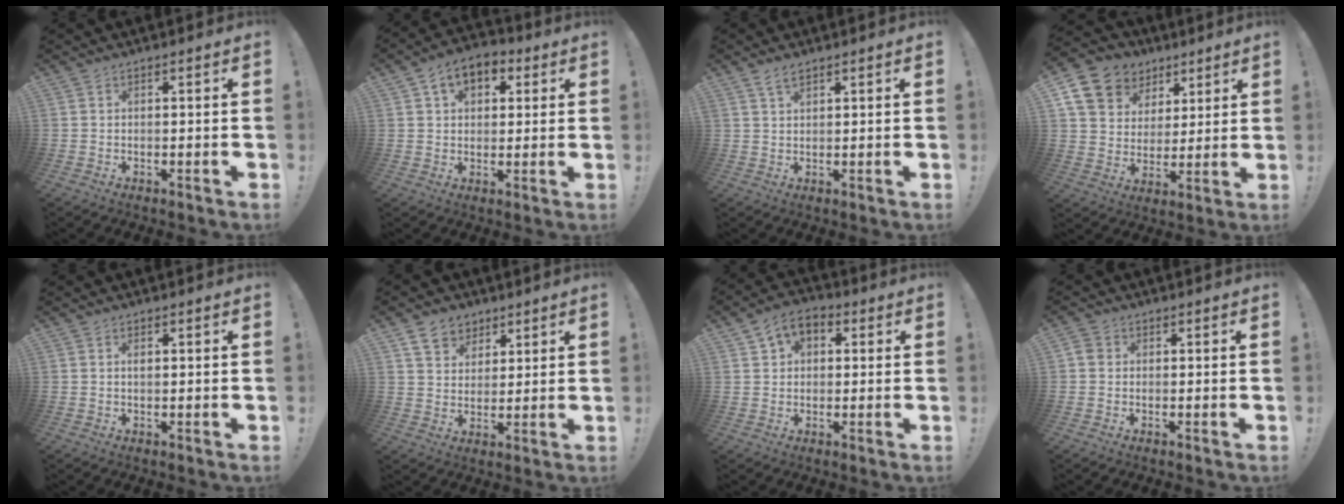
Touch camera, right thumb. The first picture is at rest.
{"total": 8.7, "force": [3.5, 6.0, 5.1], "torque": [-0.079, -0.002, 0.067]}
{"total": 3.0, "force": [2.1, 1.1, 1.8], "torque": [-0.030, -0.007, 0.037]}
{"total": 13.6, "force": [7.4, 10.4, 4.8], "torque": [-0.077, -0.043, 0.153]}
{"total": 0.9, "force": [0.3, 0.5, 0.6], "torque": [-0.007, 0.000, 0.003]}
{"total": 8.1, "force": [5.1, 6.0, 2.0], "torque": [-0.026, -0.032, 0.101]}
{"total": 6.7, "force": [2.7, 5.1, 3.3], "torque": [-0.052, -0.004, 0.053]}
{"total": 2.6, "force": [0.2, 2.4, 1.1], "torque": [-0.015, 0.008, 0.005]}